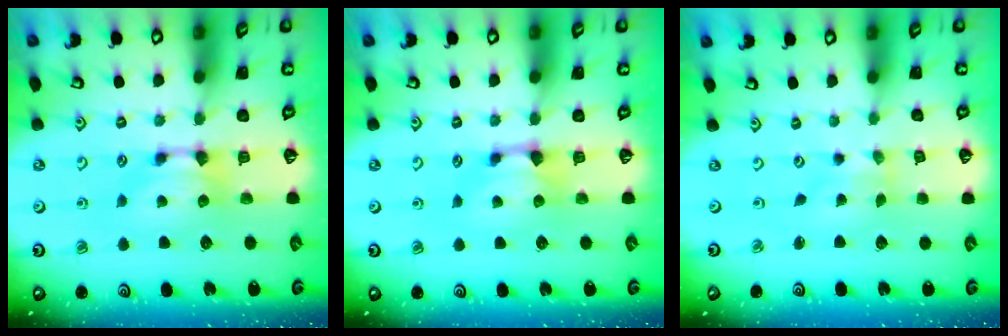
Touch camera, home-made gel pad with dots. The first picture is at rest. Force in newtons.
{"total": 0.9, "press": 0.6, "slide": 0.7}
{"total": 3.2, "press": 3.1, "slide": 0.7}